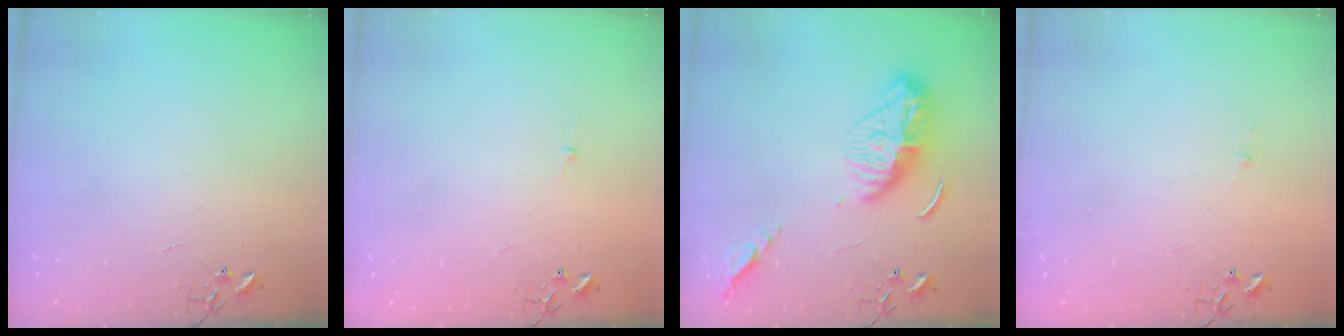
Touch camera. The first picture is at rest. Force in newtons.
{"total": 2.7, "press": 2.7, "slide": 0.3}
{"total": 13.7, "press": 13.7, "slide": 1.4}
{"total": 2.6, "press": 2.5, "slide": 0.4}